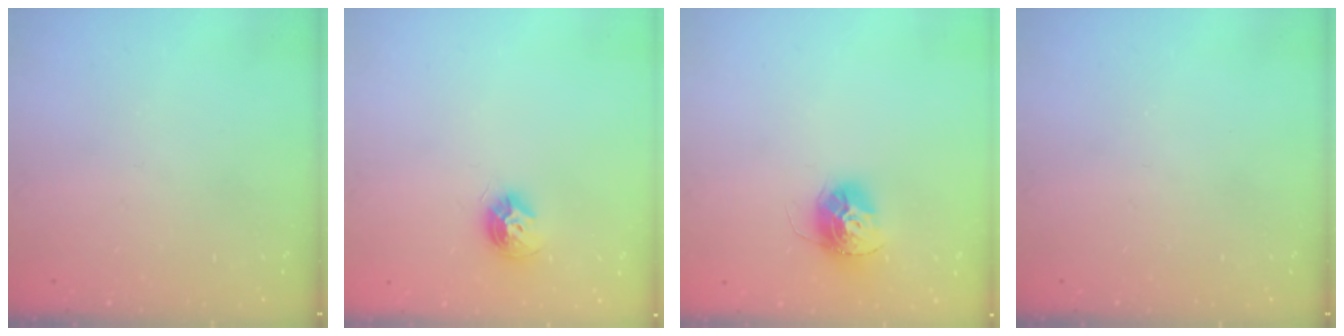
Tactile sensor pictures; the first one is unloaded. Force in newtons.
{"total": 8.9, "press": 8.9, "slide": 0.5}
{"total": 13.4, "press": 13.4, "slide": 1.2}
{"total": 0.0}